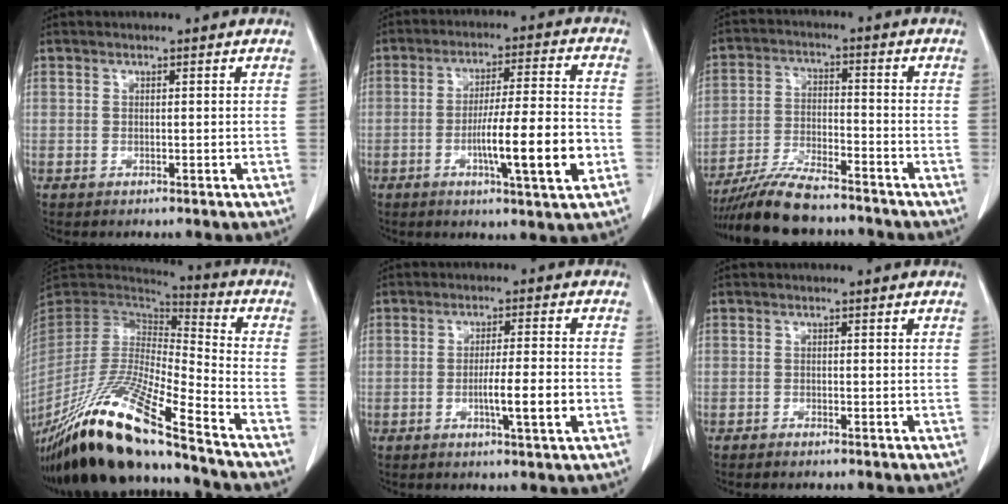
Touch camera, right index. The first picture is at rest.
{"total": 12.2, "force": [-3.7, 0.5, 11.6], "torque": [-0.188, -0.002, -0.060]}
{"total": 10.8, "force": [-9.6, 1.6, 4.6], "torque": [-0.084, -0.016, -0.164]}
{"total": 22.3, "force": [-16.7, 0.6, 14.7], "torque": [-0.308, -0.055, -0.313]}
{"total": 6.4, "force": [-1.9, 0.0, 6.1], "torque": [-0.096, -0.007, -0.029]}
{"total": 0.9, "force": [-0.8, 0.1, 0.4], "torque": [-0.011, -0.001, -0.010]}